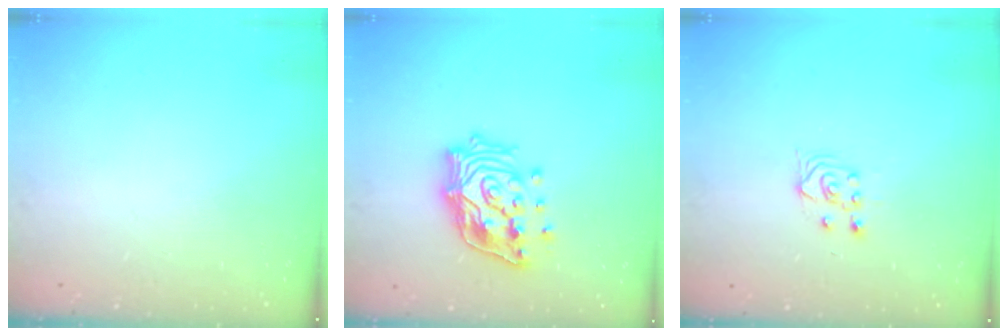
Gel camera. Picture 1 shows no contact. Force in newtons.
{"total": 17.6, "press": 17.4, "slide": 2.6}
{"total": 3.3, "press": 2.9, "slide": 1.5}